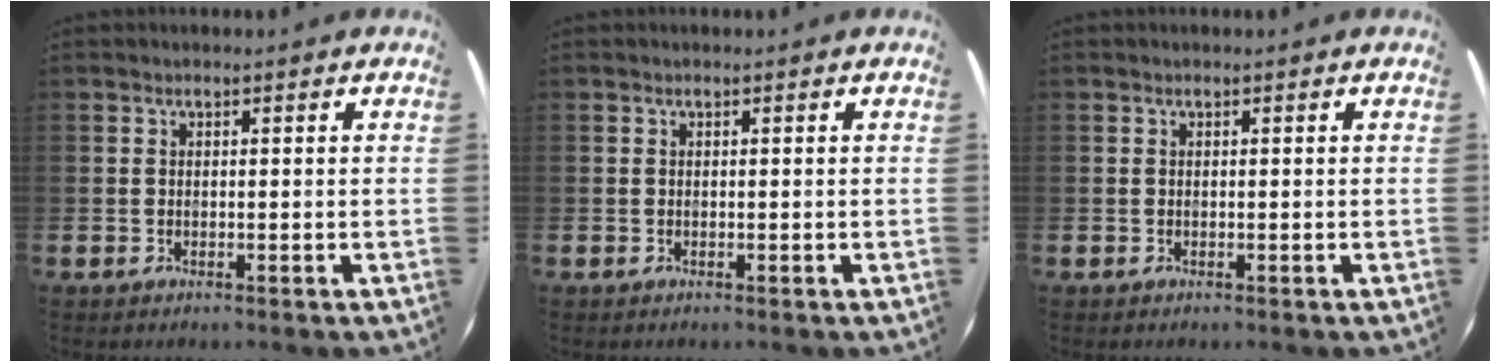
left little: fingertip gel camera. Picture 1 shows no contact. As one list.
[{"total": 0.0}, {"total": 0.0}]